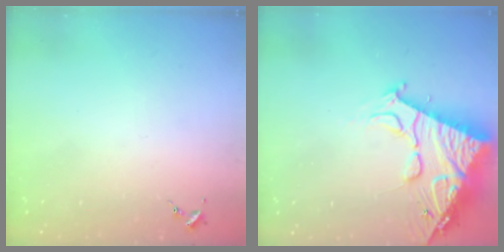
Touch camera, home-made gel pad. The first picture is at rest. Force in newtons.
{"total": 23.0, "press": 22.9, "slide": 2.5}